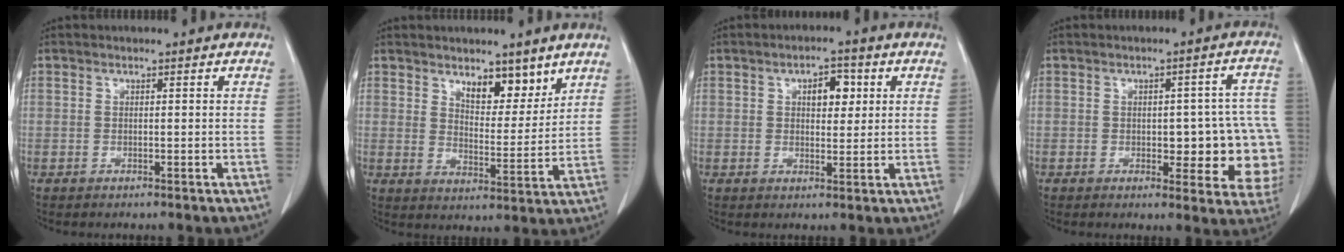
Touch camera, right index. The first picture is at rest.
{"total": 6.7, "force": [4.8, 2.7, 3.9], "torque": [-0.053, -0.011, 0.079]}
{"total": 4.6, "force": [1.5, 2.3, 3.7], "torque": [-0.054, 0.009, 0.022]}
{"total": 12.5, "force": [-1.6, 5.1, 11.2], "torque": [-0.100, 0.020, -0.013]}